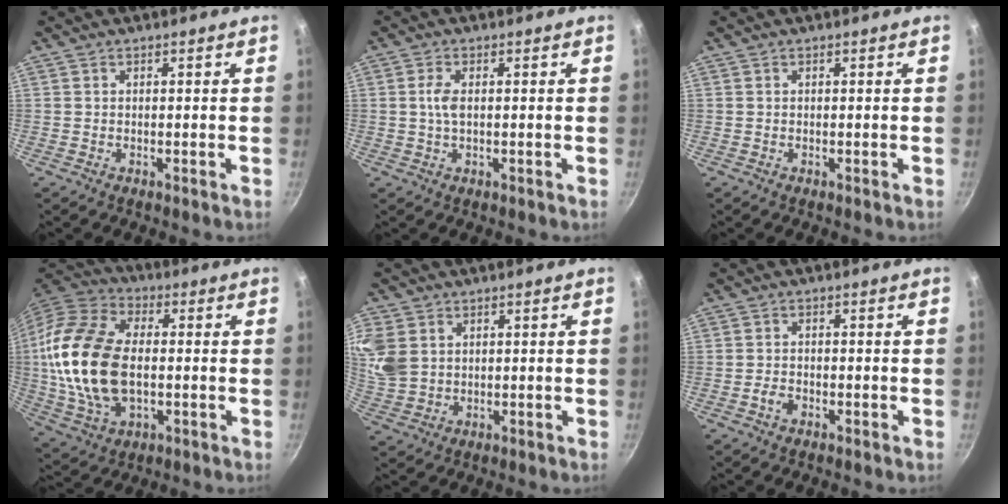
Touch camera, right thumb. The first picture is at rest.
{"total": 3.0, "force": [0.2, 1.4, 2.6], "torque": [-0.059, 0.004, 0.002]}
{"total": 0.0}
{"total": 21.7, "force": [-0.3, 13.6, 17.0], "torque": [-0.330, 0.017, -0.006]}
{"total": 10.6, "force": [3.2, 8.4, 5.6], "torque": [-0.124, -0.003, 0.070]}
{"total": 2.2, "force": [-1.1, 1.4, 1.3], "torque": [-0.029, 0.010, -0.024]}